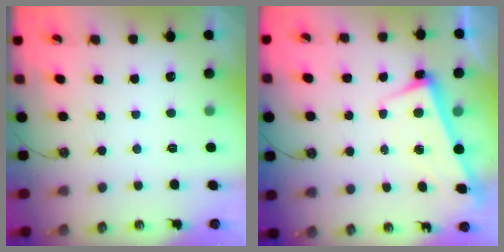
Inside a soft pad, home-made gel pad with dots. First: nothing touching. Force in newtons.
{"total": 2.6, "press": 2.5, "slide": 0.7}